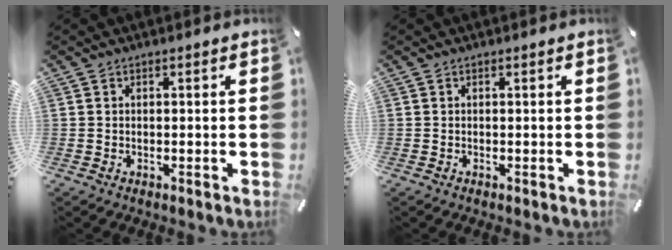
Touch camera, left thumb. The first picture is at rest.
{"total": 0.0}